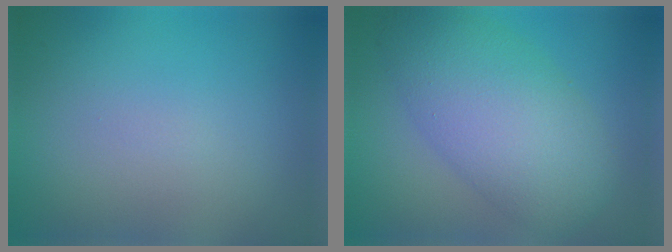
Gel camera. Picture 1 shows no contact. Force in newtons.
{"total": 8.0, "press": 8.0, "slide": 0.3}